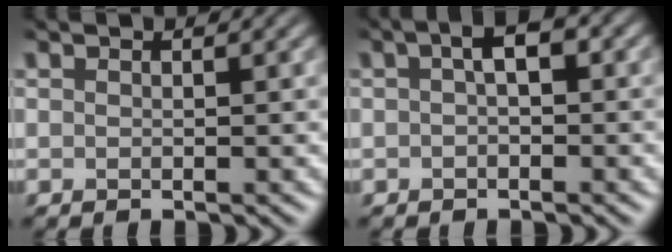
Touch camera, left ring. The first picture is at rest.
{"total": 1.7, "force": [0.1, 0.7, 1.6], "torque": [-0.022, 0.009, -0.003]}